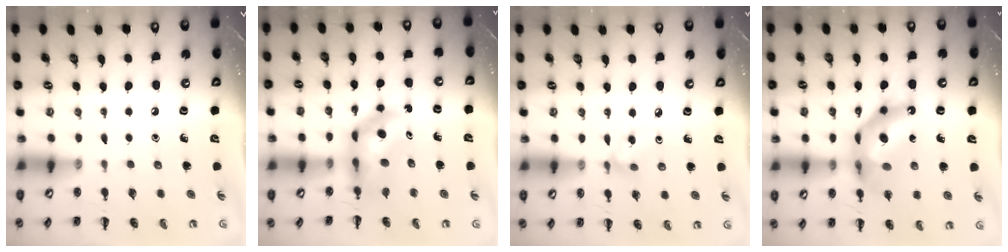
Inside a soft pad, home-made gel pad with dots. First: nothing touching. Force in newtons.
{"total": 5.9, "press": 5.7, "slide": 1.2}
{"total": 3.1, "press": 2.9, "slide": 1.1}
{"total": 12.0, "press": 11.4, "slide": 3.5}